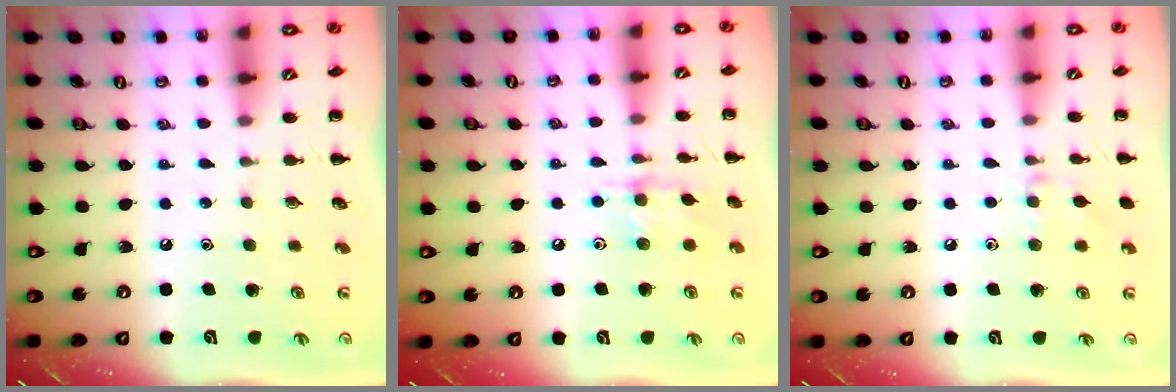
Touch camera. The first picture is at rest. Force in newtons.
{"total": 8.4, "press": 8.3, "slide": 0.6}
{"total": 6.6, "press": 6.2, "slide": 2.0}